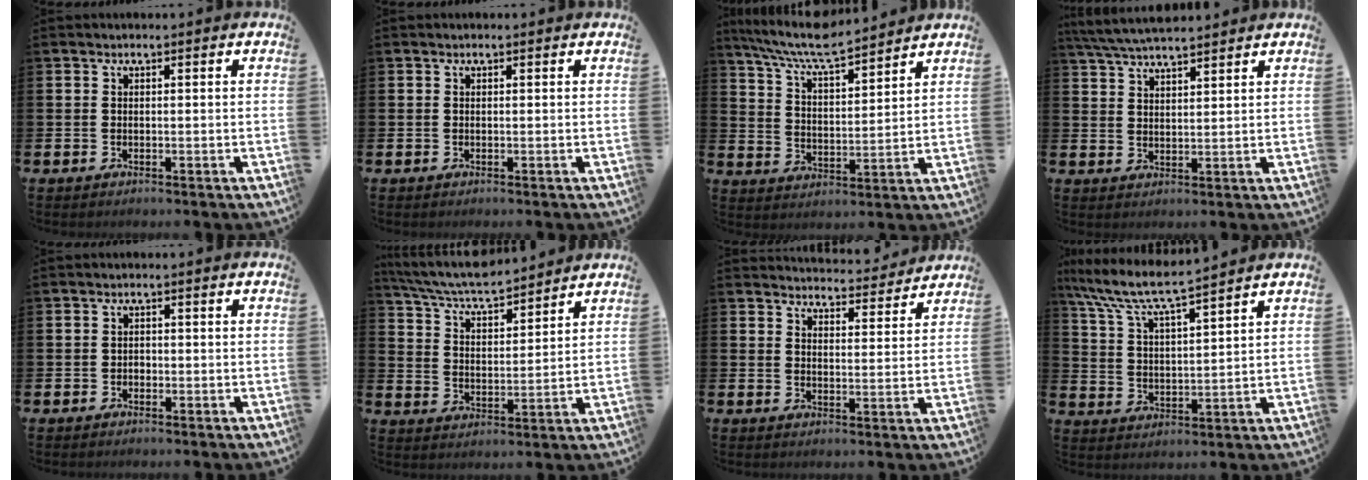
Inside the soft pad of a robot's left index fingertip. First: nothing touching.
{"total": 0.0}
{"total": 7.9, "force": [7.4, 0.7, 2.7], "torque": [-0.088, -0.043, 0.132]}
{"total": 5.7, "force": [5.4, 0.8, 1.7], "torque": [-0.055, -0.014, 0.101]}
{"total": 0.9, "force": [-0.5, 0.7, 0.2], "torque": [-0.013, 0.006, -0.009]}
{"total": 6.5, "force": [6.2, 0.8, 1.8], "torque": [-0.067, -0.037, 0.109]}
{"total": 4.6, "force": [4.6, 0.4, 0.1], "torque": [-0.005, -0.035, 0.078]}
{"total": 7.9, "force": [7.3, 0.4, 3.0], "torque": [-0.090, -0.044, 0.127]}